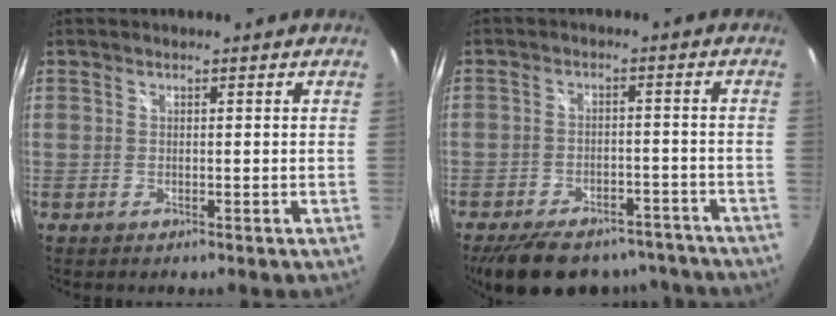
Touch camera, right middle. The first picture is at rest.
{"total": 18.5, "force": [-15.1, 7.8, 7.2], "torque": [-0.156, 0.011, -0.194]}